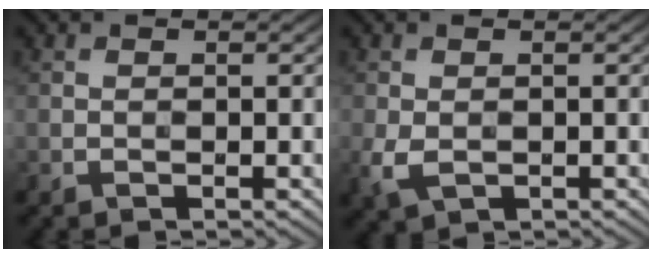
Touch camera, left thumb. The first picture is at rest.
{"total": 3.1, "force": [-0.9, 2.2, 2.1], "torque": [-0.060, -0.015, -0.017]}